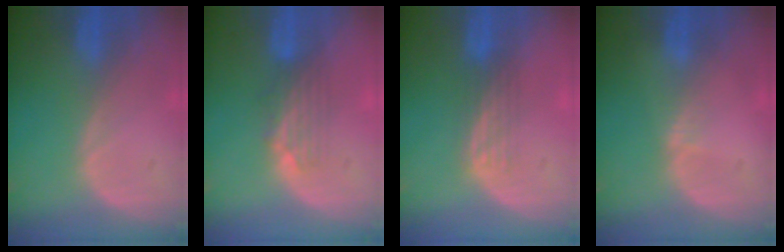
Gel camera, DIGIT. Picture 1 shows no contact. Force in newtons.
{"total": 3.4, "press": 3.3, "slide": 0.9}
{"total": 2.9, "press": 2.7, "slide": 1.2}
{"total": 0.8, "press": 0.8, "slide": 0.2}